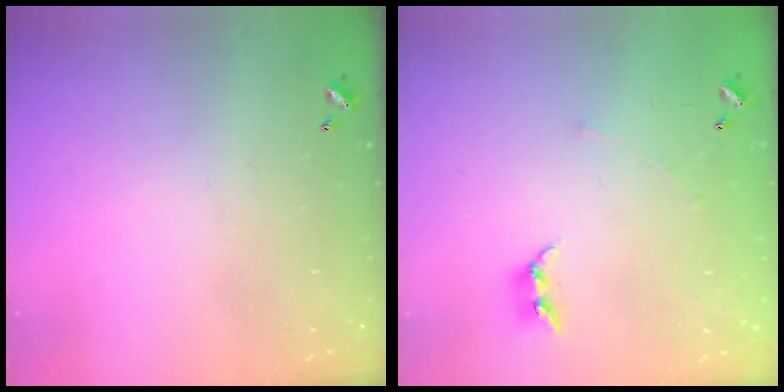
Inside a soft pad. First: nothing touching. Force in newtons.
{"total": 3.6, "press": 3.6, "slide": 0.6}